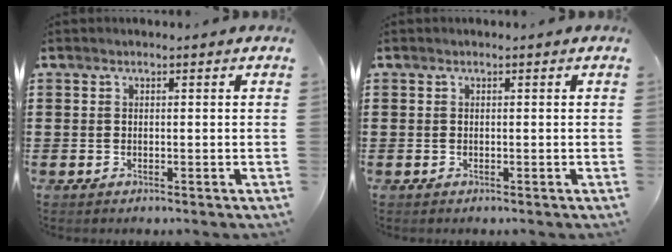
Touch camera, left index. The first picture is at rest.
{"total": 0.0}